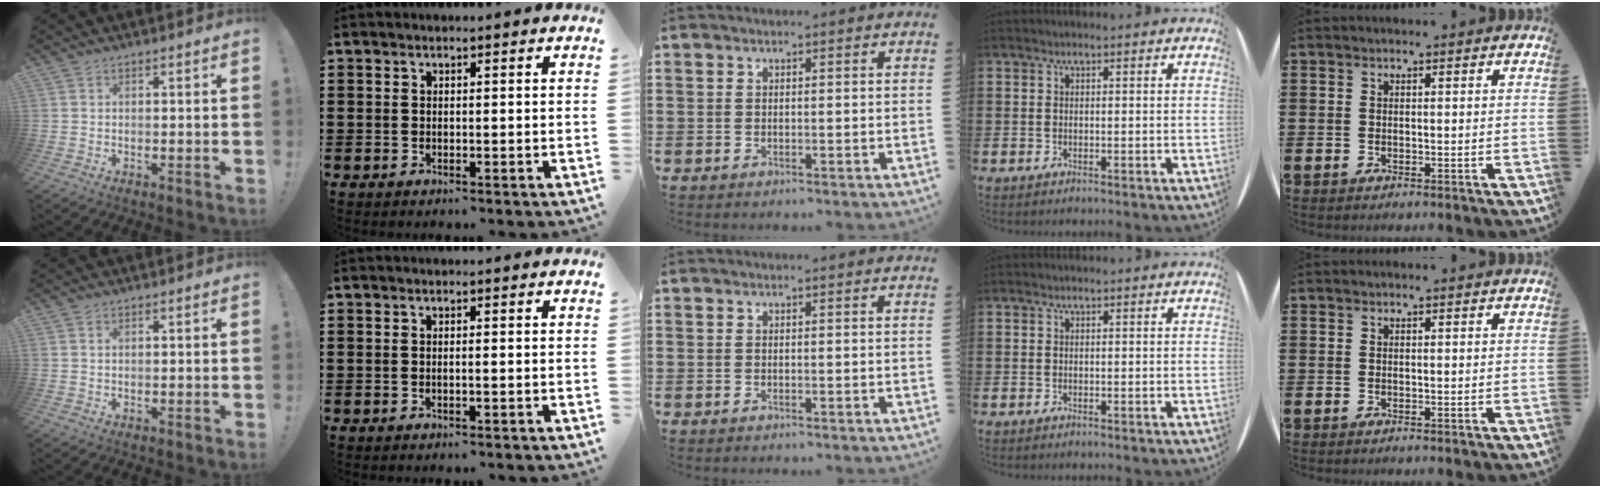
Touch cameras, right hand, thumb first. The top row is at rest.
{"thumb": {"total": 0.6, "force": [0.5, 0.3, 0.2], "torque": [0.005, -0.003, 0.008]}, "index": {"total": 0.6, "force": [-0.3, -0.1, 0.5], "torque": [-0.009, -0.003, -0.005]}}